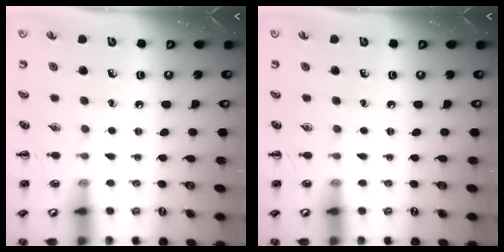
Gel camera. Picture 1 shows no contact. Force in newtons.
{"total": 0.0}